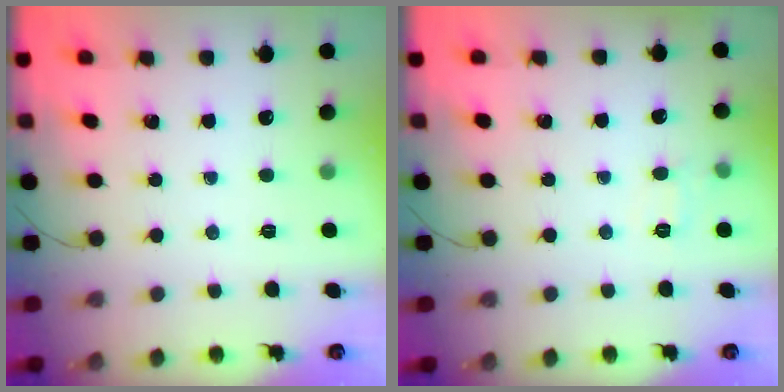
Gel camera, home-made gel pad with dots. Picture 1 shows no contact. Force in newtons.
{"total": 6.7, "press": 6.5, "slide": 1.7}